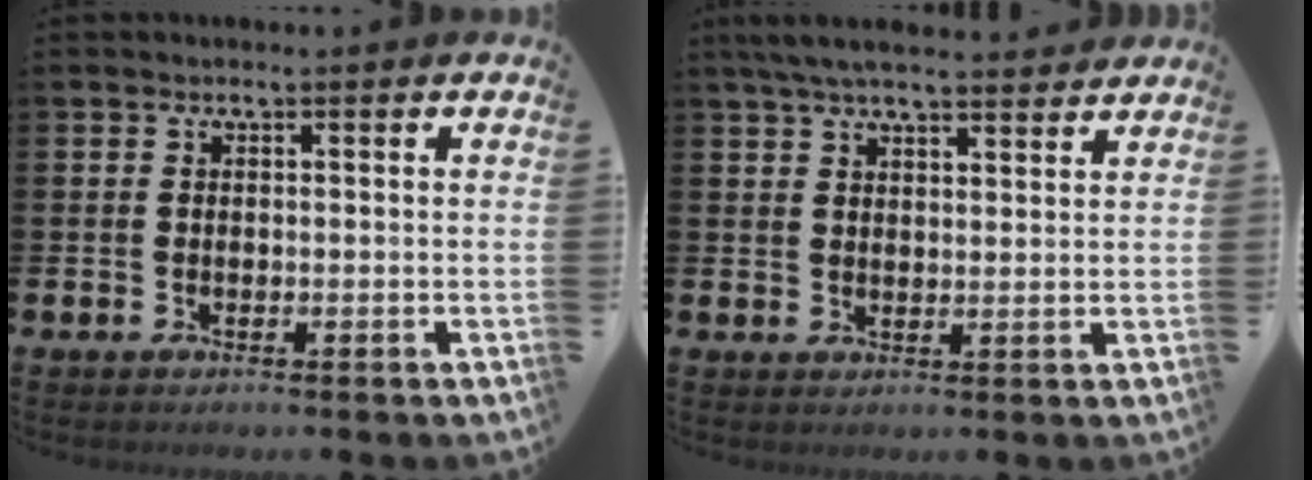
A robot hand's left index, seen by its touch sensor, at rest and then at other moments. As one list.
[{"total": 5.2, "force": [4.8, 0.8, 1.8], "torque": [-0.046, -0.014, 0.089]}]